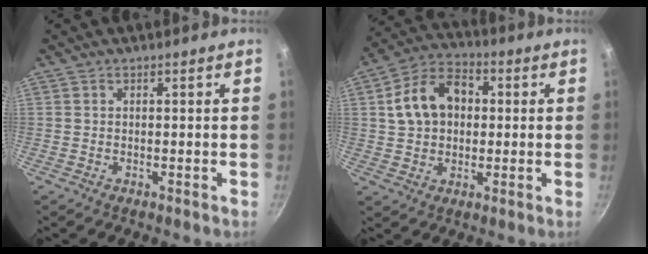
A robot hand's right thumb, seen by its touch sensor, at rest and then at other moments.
{"total": 12.4, "force": [1.9, 9.2, 8.2], "torque": [-0.116, 0.026, 0.020]}